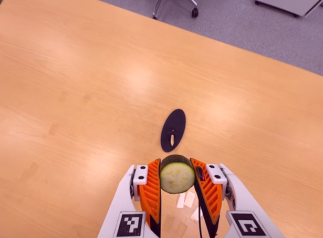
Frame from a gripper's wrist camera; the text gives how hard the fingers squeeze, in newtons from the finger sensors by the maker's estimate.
{"total": 10.3, "left": 9.7, "right": 11.0}